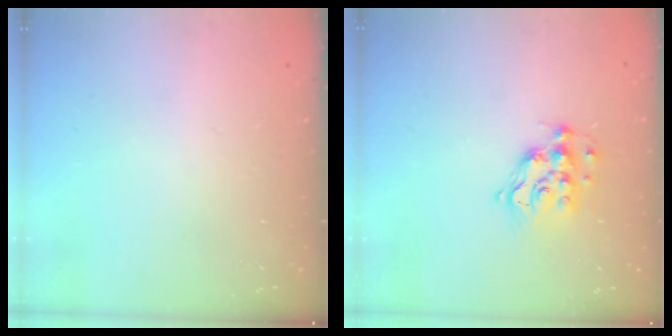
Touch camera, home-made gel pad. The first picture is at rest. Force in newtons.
{"total": 10.7, "press": 10.7, "slide": 0.6}